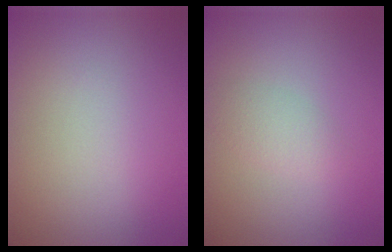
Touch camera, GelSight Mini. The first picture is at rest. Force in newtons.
{"total": 1.6, "press": 1.6, "slide": 0.1}